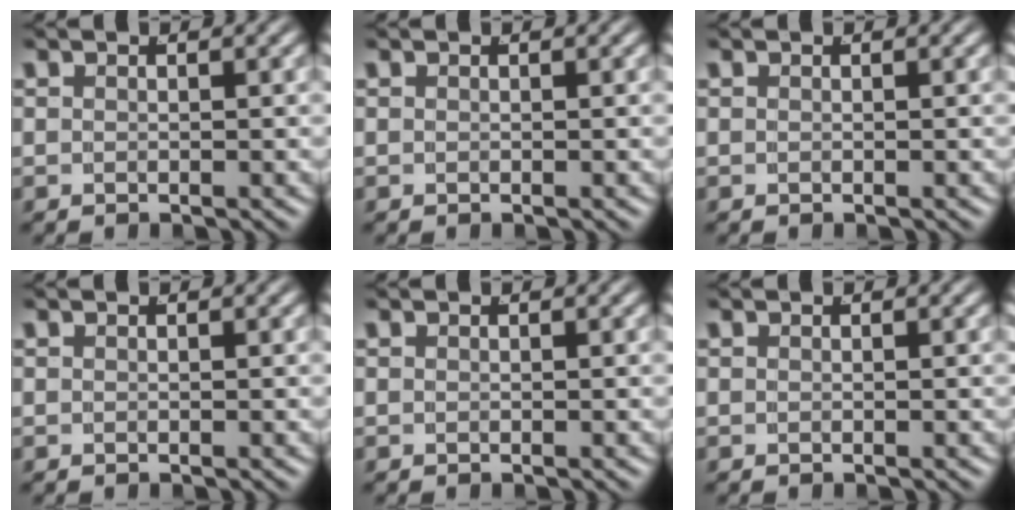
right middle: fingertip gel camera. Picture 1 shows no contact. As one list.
[{"total": 0.0}, {"total": 0.0}, {"total": 0.0}, {"total": 0.0}, {"total": 0.0}]